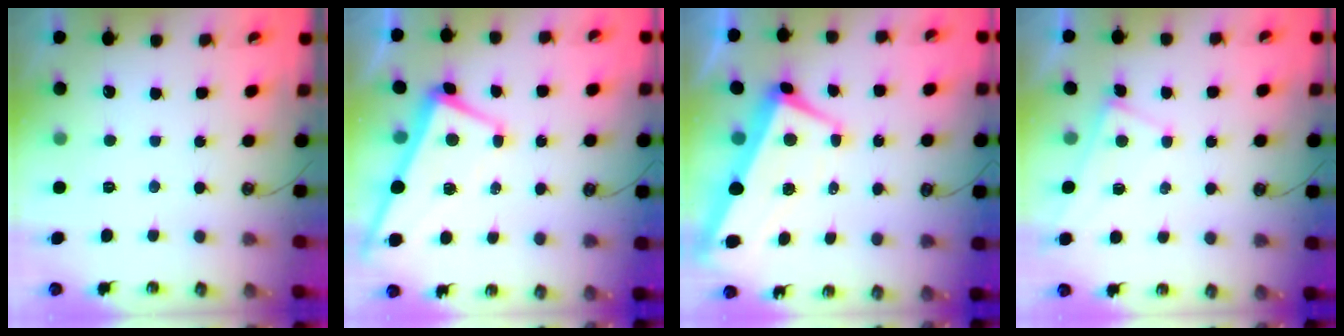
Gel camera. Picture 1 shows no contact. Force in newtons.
{"total": 2.2, "press": 2.1, "slide": 0.6}
{"total": 1.7, "press": 1.1, "slide": 1.3}
{"total": 0.6, "press": 0.6, "slide": 0.2}